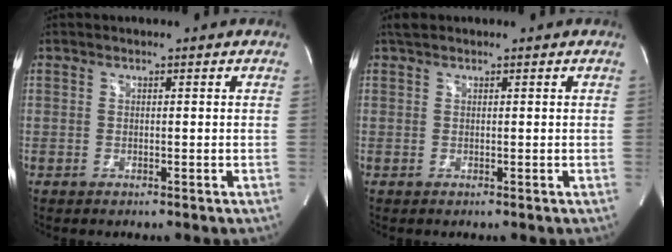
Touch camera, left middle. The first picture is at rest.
{"total": 1.2, "force": [1.0, 0.4, 0.5], "torque": [-0.013, 0.014, 0.020]}